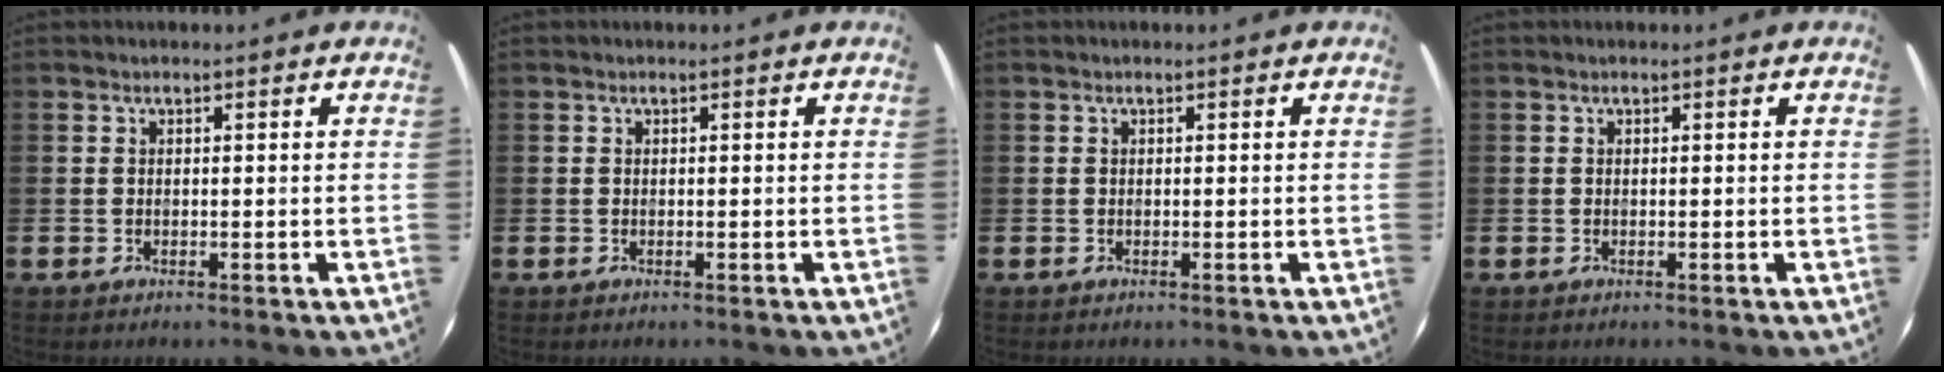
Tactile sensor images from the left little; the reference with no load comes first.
{"total": 0.0}
{"total": 0.0}
{"total": 0.0}